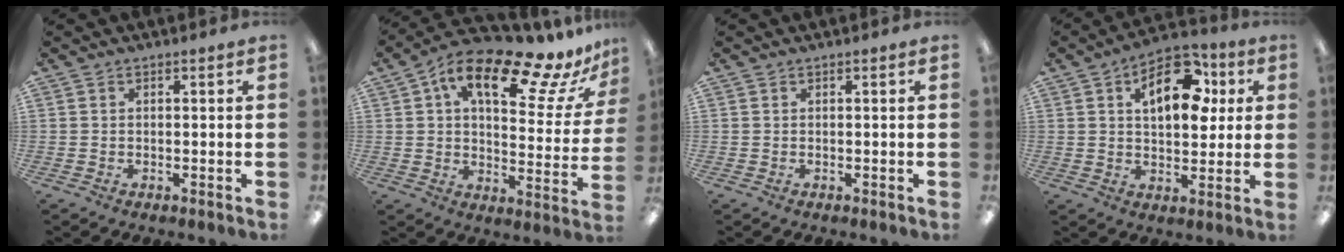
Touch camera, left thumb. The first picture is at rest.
{"total": 20.0, "force": [12.0, 7.4, 14.2], "torque": [-0.226, -0.059, 0.195]}
{"total": 0.0}
{"total": 14.7, "force": [5.4, 8.3, 10.9], "torque": [-0.151, -0.001, 0.089]}